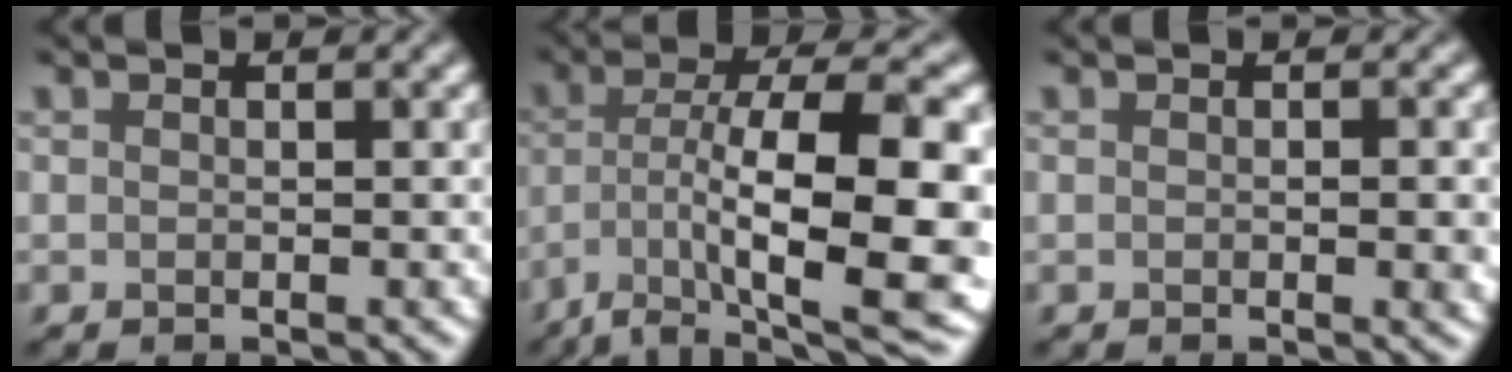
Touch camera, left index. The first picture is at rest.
{"total": 13.3, "force": [-4.9, 4.3, 11.6], "torque": [-0.182, -0.003, -0.064]}
{"total": 1.8, "force": [-0.5, 0.2, 1.7], "torque": [-0.018, 0.004, 0.005]}